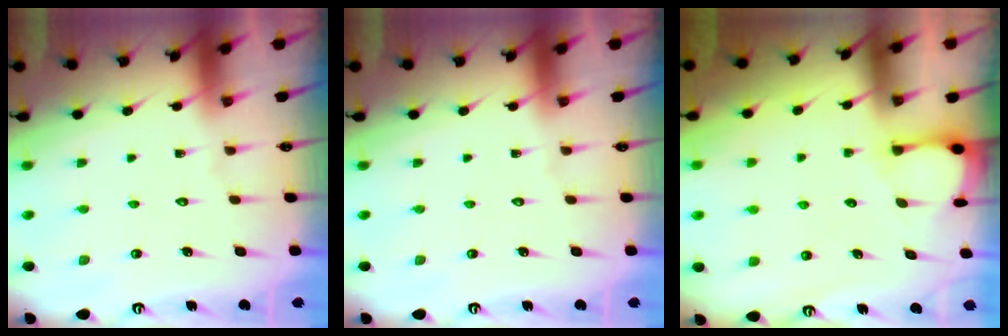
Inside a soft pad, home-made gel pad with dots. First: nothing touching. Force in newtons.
{"total": 0.0}
{"total": 2.4, "press": 2.3, "slide": 0.4}